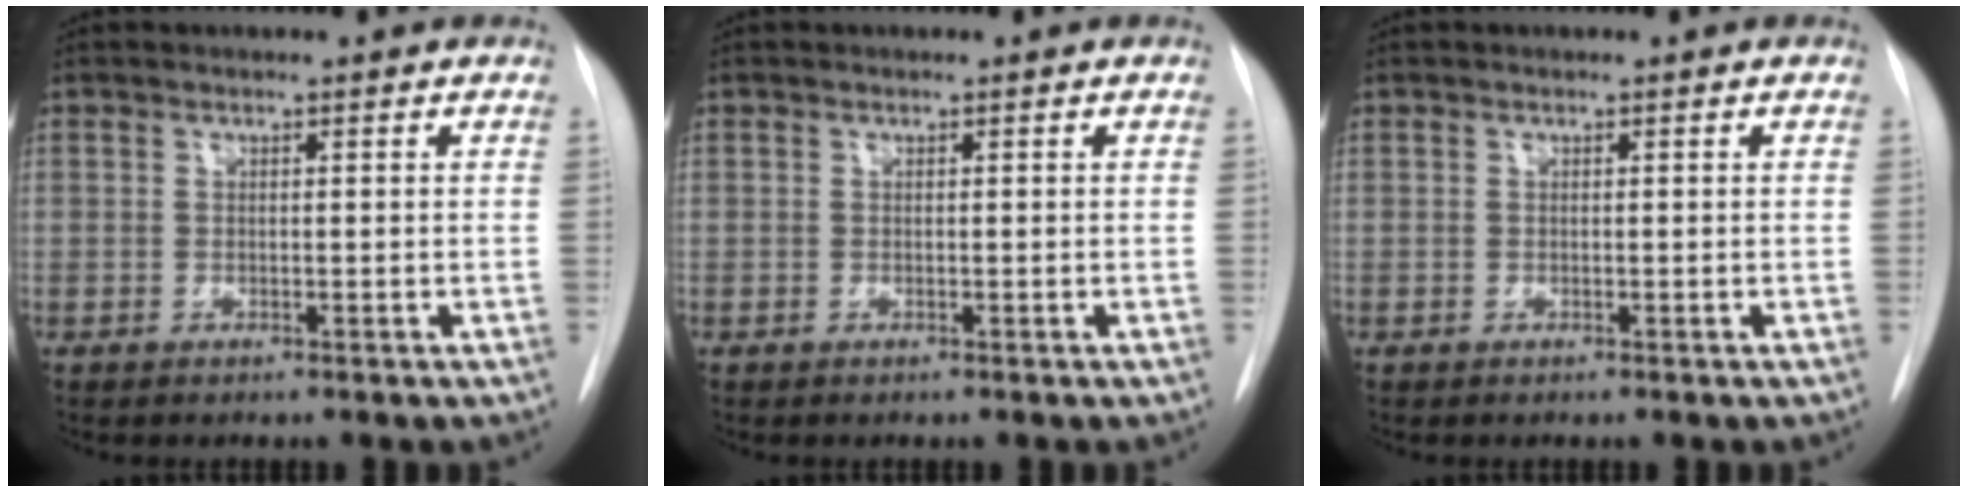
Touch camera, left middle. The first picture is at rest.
{"total": 0.0}
{"total": 0.0}